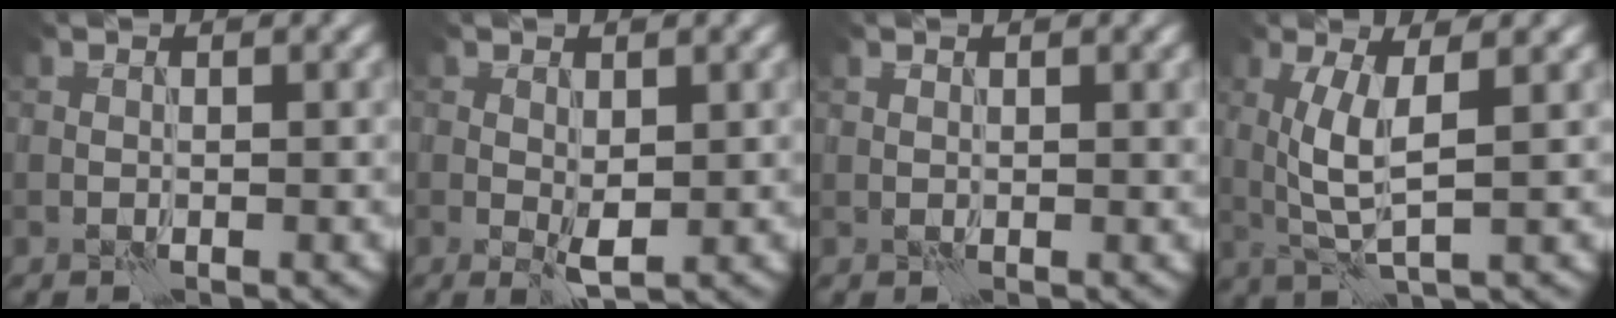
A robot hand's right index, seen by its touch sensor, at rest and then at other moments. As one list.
[{"total": 1.8, "force": [0.2, 0.8, 1.6], "torque": [-0.031, -0.002, 0.007]}, {"total": 0.6, "force": [0.4, 0.3, 0.4], "torque": [-0.009, 0.001, 0.009]}, {"total": 4.4, "force": [0.7, 1.1, 4.2], "torque": [-0.091, 0.000, 0.017]}]